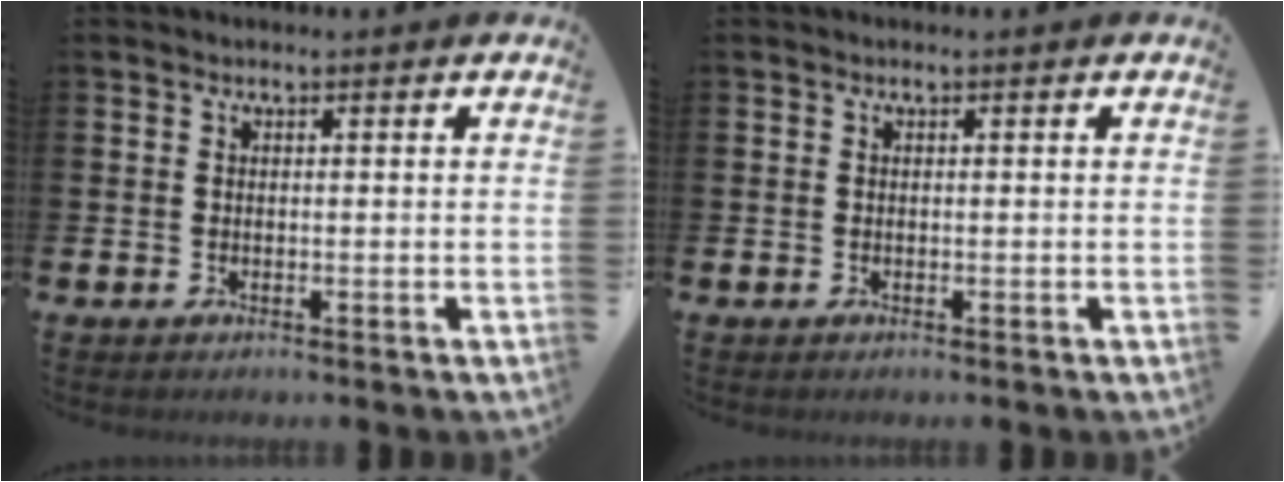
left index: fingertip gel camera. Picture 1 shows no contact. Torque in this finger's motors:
{"motor_torque": [0.00, 0.00, 0.00, -0.01]}